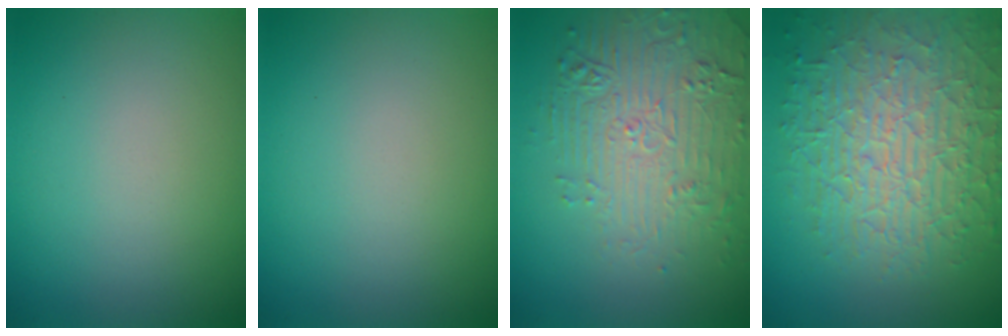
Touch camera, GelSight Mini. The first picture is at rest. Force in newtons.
{"total": 0.0}
{"total": 4.4, "press": 4.1, "slide": 1.5}
{"total": 8.9, "press": 6.2, "slide": 6.3}